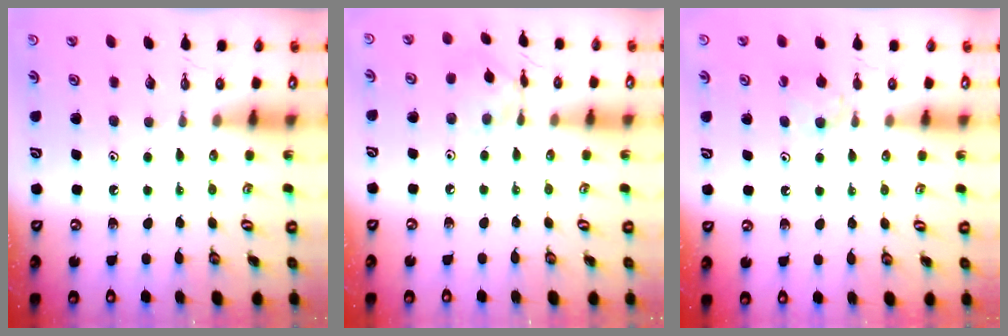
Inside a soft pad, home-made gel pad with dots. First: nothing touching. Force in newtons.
{"total": 5.3, "press": 5.3, "slide": 0.2}
{"total": 5.5, "press": 5.4, "slide": 0.8}